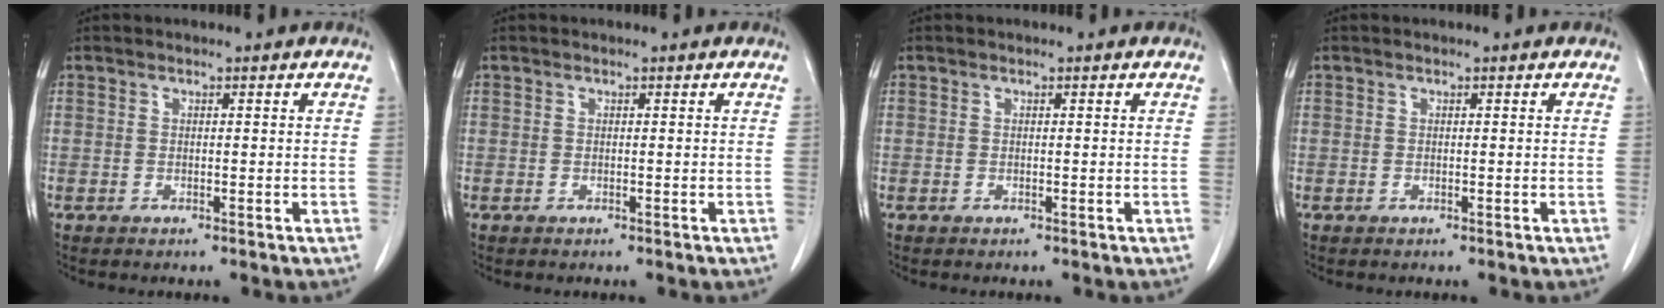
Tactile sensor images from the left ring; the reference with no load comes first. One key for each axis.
{"total": 0.0}
{"total": 0.0}
{"total": 0.0}